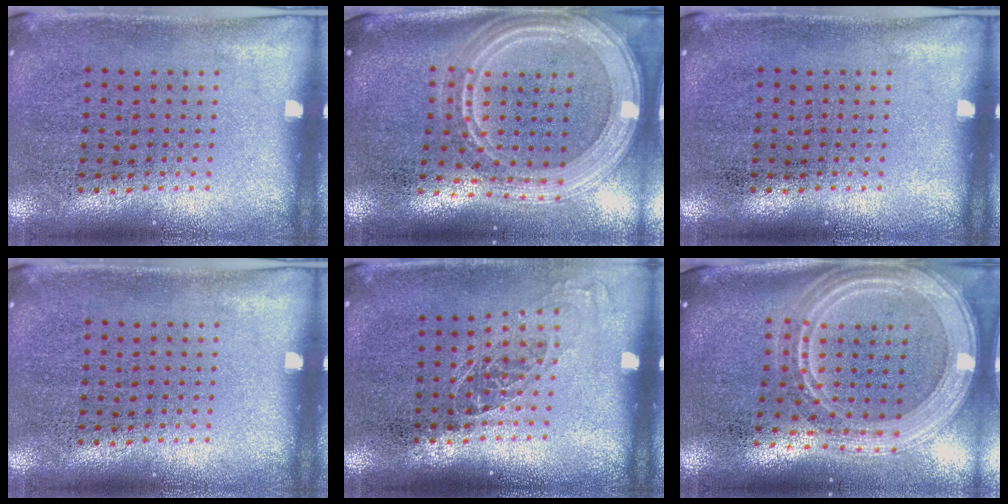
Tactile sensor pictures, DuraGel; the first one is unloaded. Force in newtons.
{"total": 3.0, "press": 2.5, "slide": 1.7}
{"total": 0.0}
{"total": 0.0}
{"total": 1.0, "press": 0.9, "slide": 0.4}
{"total": 3.0, "press": 2.5, "slide": 1.7}